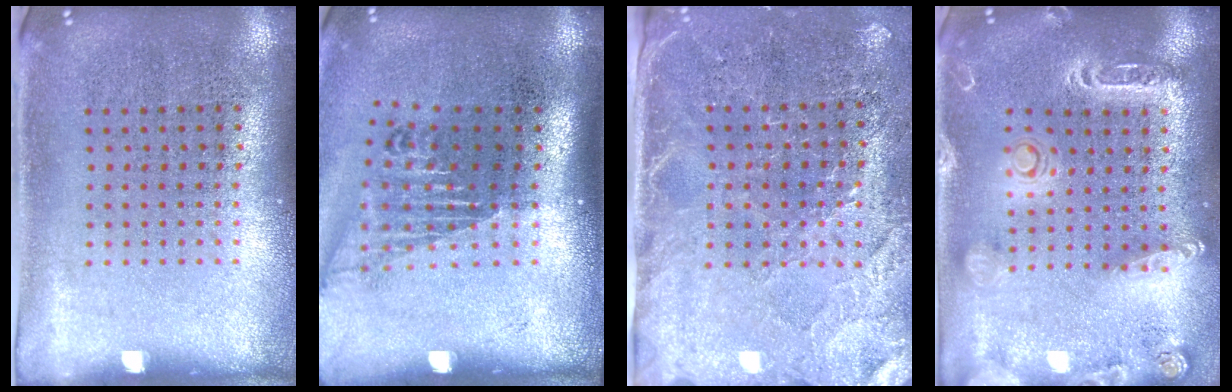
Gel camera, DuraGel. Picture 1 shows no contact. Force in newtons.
{"total": 1.7, "press": 1.3, "slide": 1.1}
{"total": 3.0, "press": 2.8, "slide": 1.1}
{"total": 2.0, "press": 1.9, "slide": 0.5}